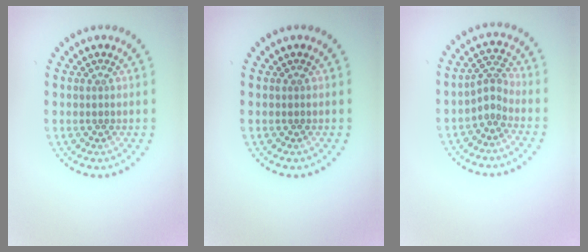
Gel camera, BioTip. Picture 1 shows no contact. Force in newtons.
{"total": 0.0}
{"total": 2.1, "press": 1.4, "slide": 1.5}